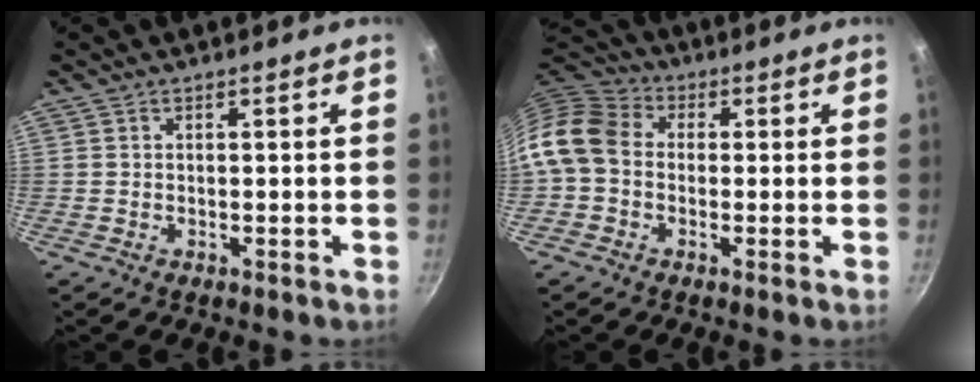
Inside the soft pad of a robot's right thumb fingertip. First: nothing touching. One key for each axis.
{"total": 10.5, "fx": -0.7, "fy": 8.3, "fz": 6.4, "tx": -0.105, "ty": 0.026, "tz": -0.037}